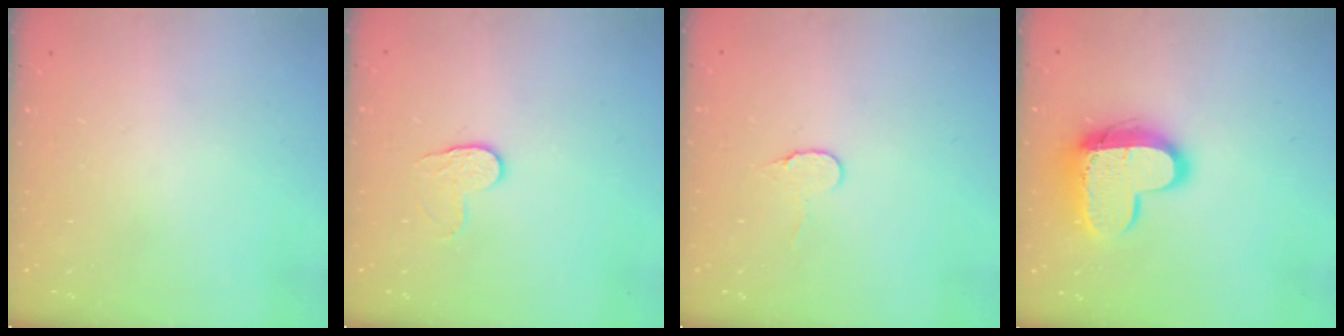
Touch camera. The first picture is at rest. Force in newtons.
{"total": 4.3, "press": 4.3, "slide": 0.4}
{"total": 6.1, "press": 6.1, "slide": 0.5}
{"total": 14.4, "press": 14.4, "slide": 1.0}